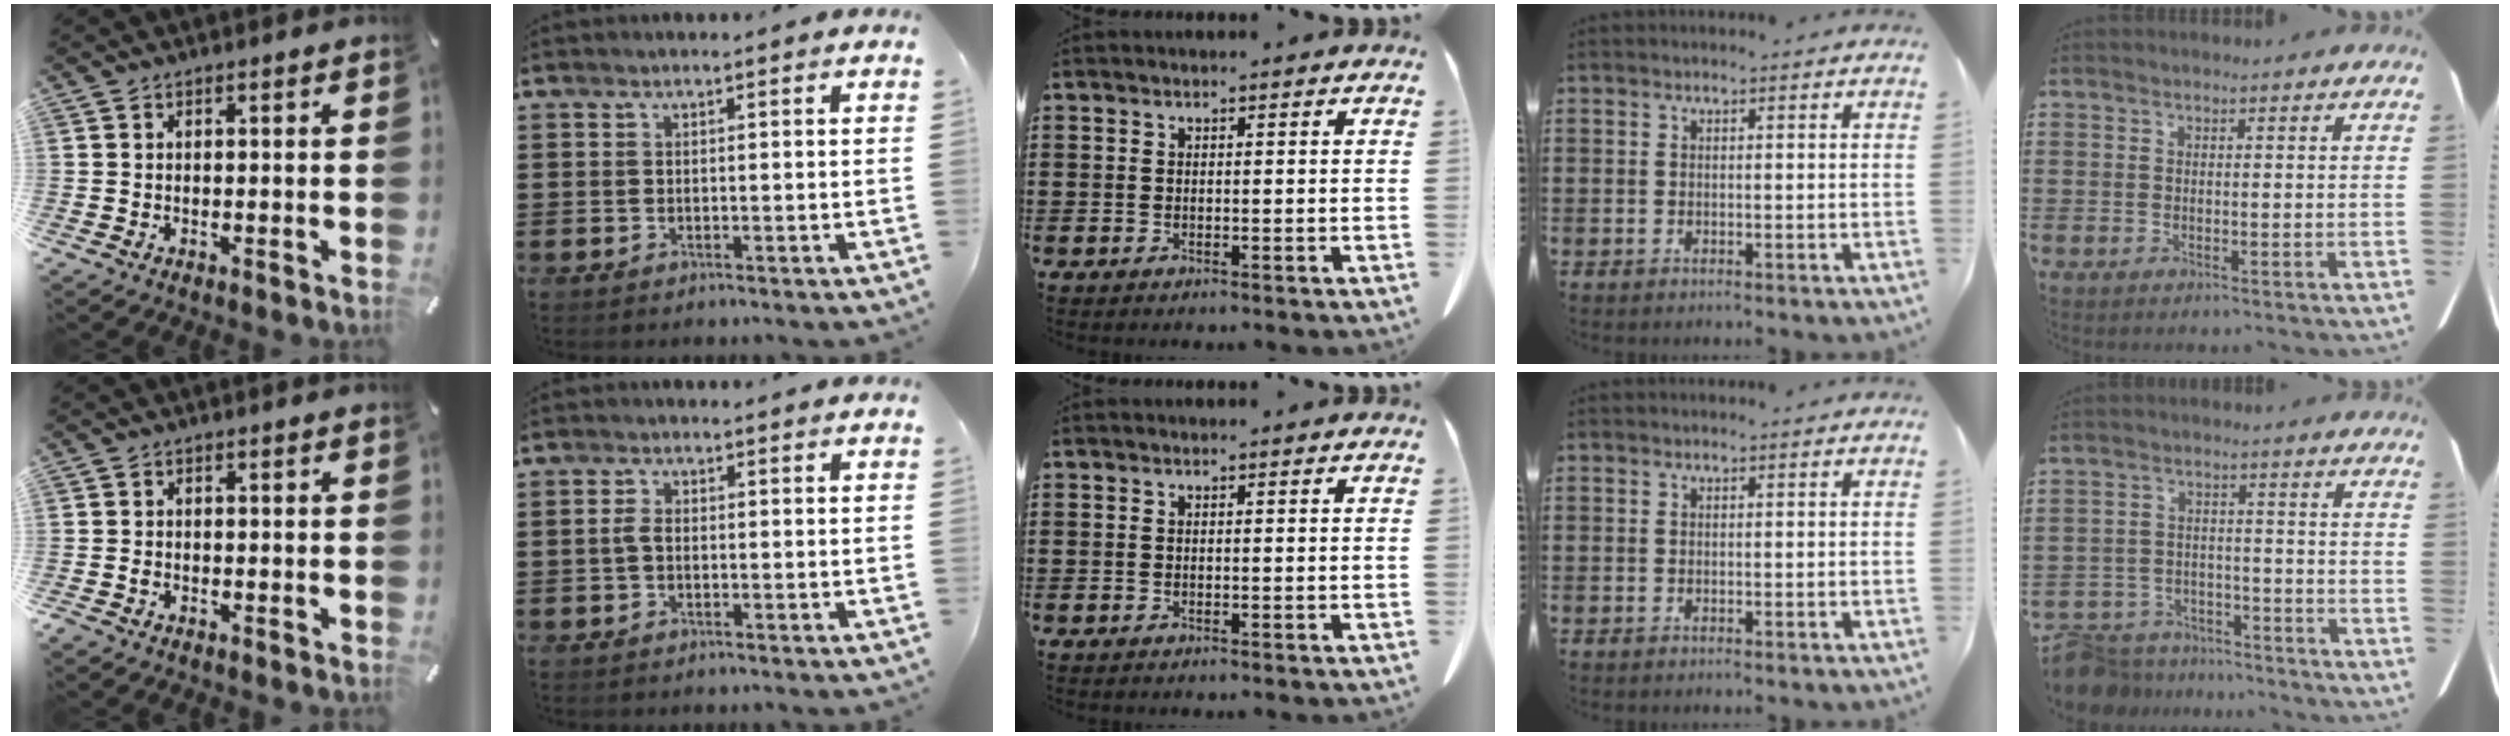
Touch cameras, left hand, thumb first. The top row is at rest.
{"thumb": {"total": 1.2, "force": [-0.8, 0.6, 0.6], "torque": [-0.012, 0.001, -0.016]}, "index": {"total": 2.1, "force": [-0.2, 1.0, 1.8], "torque": [-0.044, -0.002, -0.006]}, "little": {"total": 6.4, "force": [-6.2, 1.4, 0.6], "torque": [-0.026, 0.015, -0.128]}}